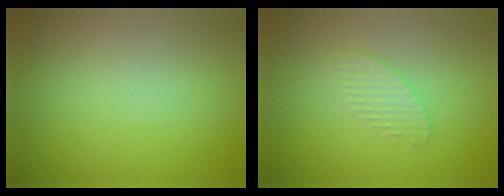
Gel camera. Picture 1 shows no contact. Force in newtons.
{"total": 1.6, "press": 1.6, "slide": 0.1}